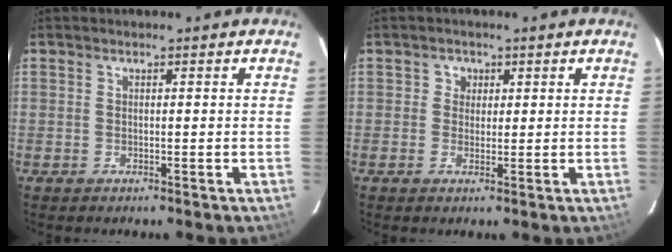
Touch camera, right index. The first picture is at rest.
{"total": 2.3, "force": [0.3, 2.2, 0.1], "torque": [0.007, 0.010, 0.003]}